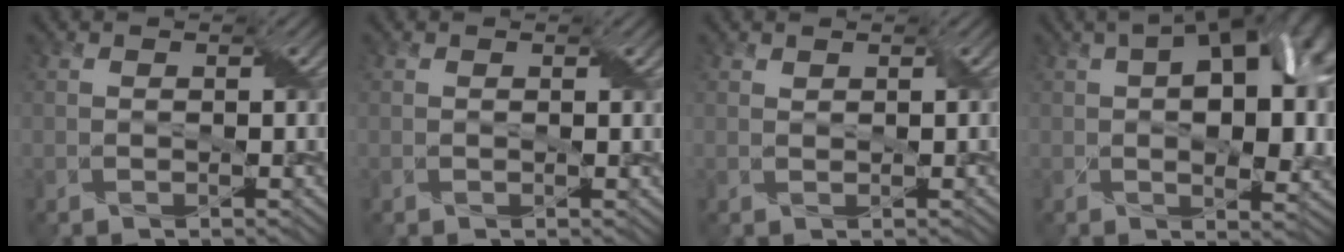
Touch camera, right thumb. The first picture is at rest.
{"total": 0.7, "force": [0.1, 0.5, 0.5], "torque": [-0.004, -0.003, 0.001]}
{"total": 0.5, "force": [0.5, 0.2, 0.0], "torque": [-0.003, 0.000, 0.011]}
{"total": 16.5, "force": [3.2, 9.3, 13.2], "torque": [-0.152, 0.025, 0.051]}